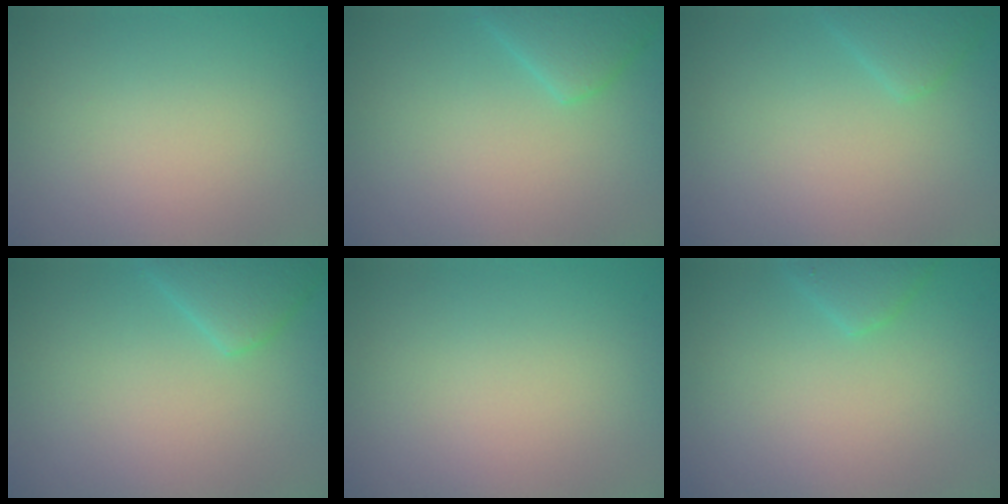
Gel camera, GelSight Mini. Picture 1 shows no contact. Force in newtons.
{"total": 2.8, "press": 2.8, "slide": 0.3}
{"total": 1.8, "press": 1.8, "slide": 0.2}
{"total": 2.8, "press": 2.8, "slide": 0.3}
{"total": 0.0}
{"total": 1.9, "press": 1.9, "slide": 0.1}